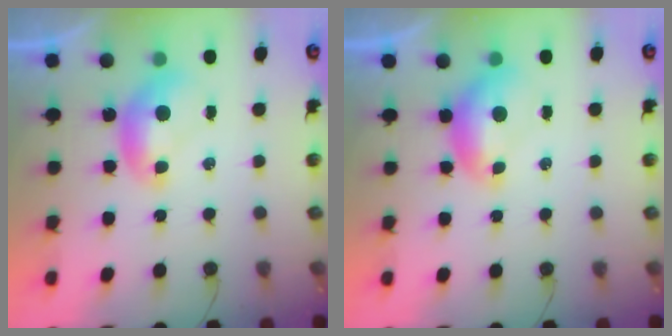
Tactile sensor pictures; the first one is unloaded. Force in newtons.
{"total": 0.6, "press": 0.4, "slide": 0.4}